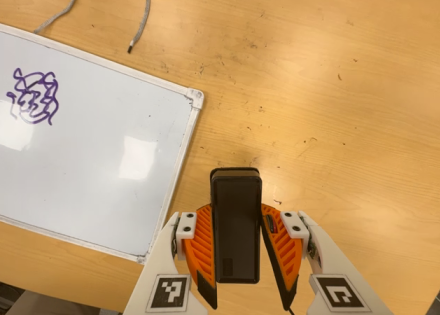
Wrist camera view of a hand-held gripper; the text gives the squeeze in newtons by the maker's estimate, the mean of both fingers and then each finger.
{"total": 5.3, "left": 4.2, "right": 6.4}